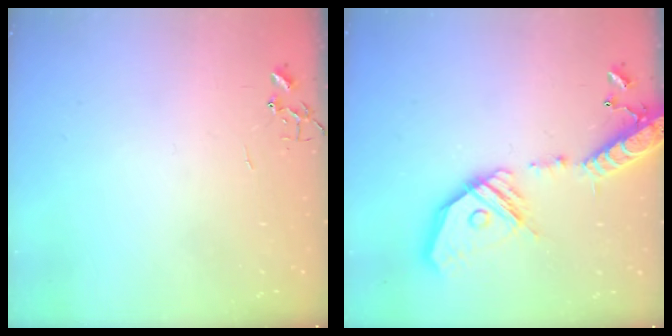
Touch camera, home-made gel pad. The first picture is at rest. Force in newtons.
{"total": 22.8, "press": 22.4, "slide": 4.1}